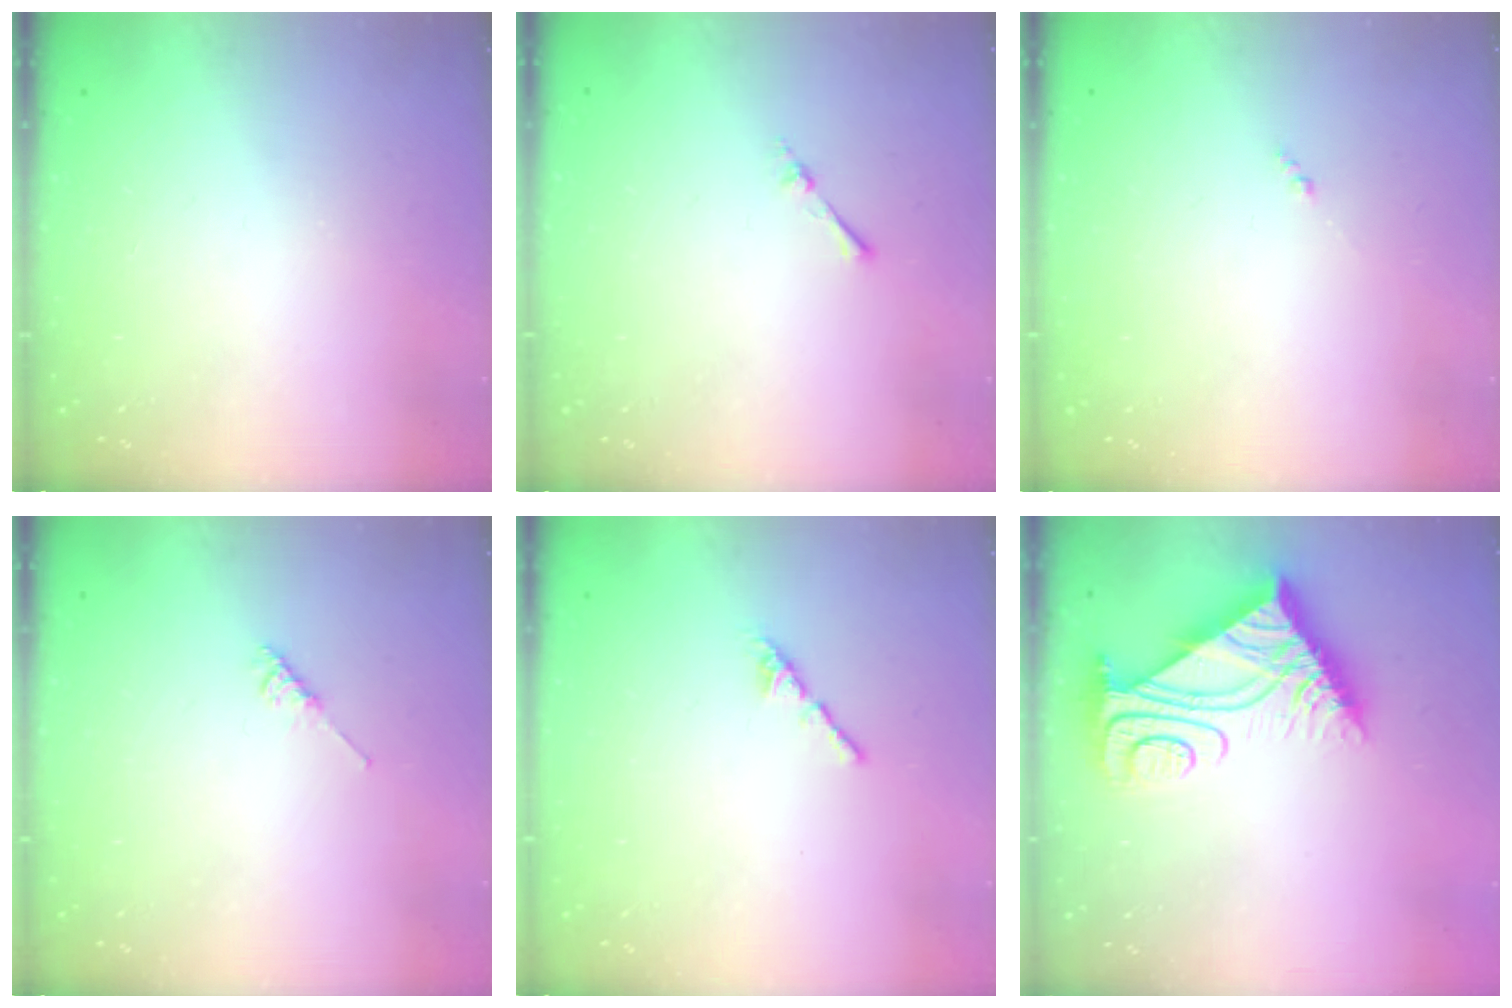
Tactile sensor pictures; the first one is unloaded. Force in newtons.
{"total": 1.7, "press": 1.7, "slide": 0.3}
{"total": 0.0}
{"total": 2.2, "press": 2.2, "slide": 0.5}
{"total": 2.4, "press": 2.3, "slide": 0.8}
{"total": 8.7, "press": 8.7, "slide": 0.5}